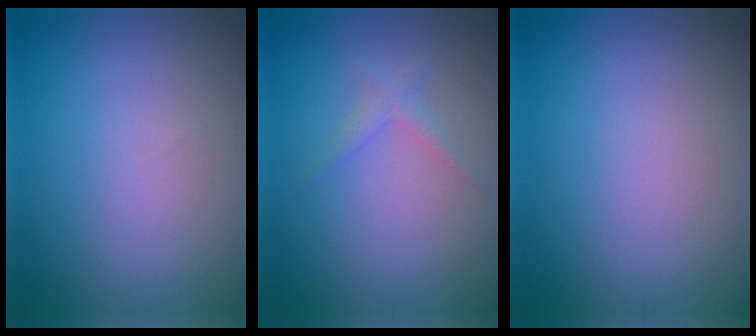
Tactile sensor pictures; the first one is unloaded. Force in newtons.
{"total": 1.1, "press": 1.1, "slide": 0.0}
{"total": 0.0}